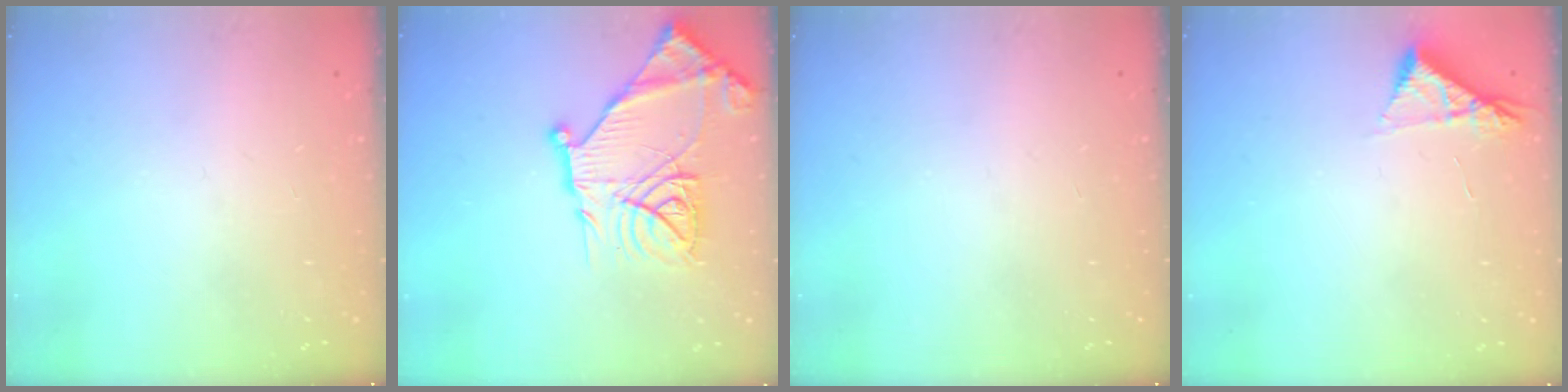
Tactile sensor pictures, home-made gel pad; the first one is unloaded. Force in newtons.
{"total": 22.8, "press": 22.6, "slide": 2.3}
{"total": 0.0}
{"total": 5.0, "press": 5.0, "slide": 0.8}